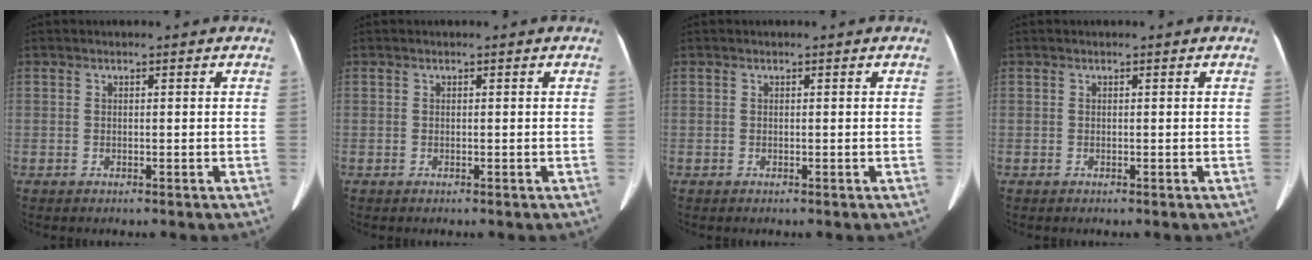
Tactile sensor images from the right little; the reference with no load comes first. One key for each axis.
{"total": 0.0}
{"total": 0.0}
{"total": 0.0}